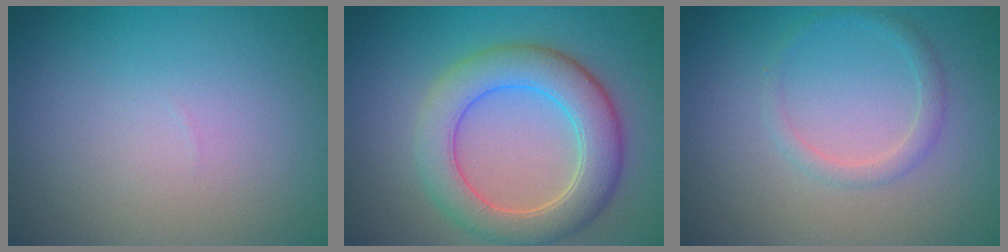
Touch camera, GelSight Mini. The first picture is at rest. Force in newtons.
{"total": 6.2, "press": 6.2, "slide": 0.7}
{"total": 1.5, "press": 1.5, "slide": 0.2}